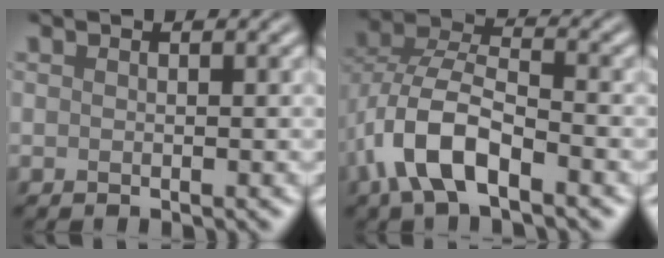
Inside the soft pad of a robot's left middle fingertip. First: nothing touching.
{"total": 7.4, "force": [-3.4, 3.4, 5.6], "torque": [-0.112, 0.006, -0.072]}